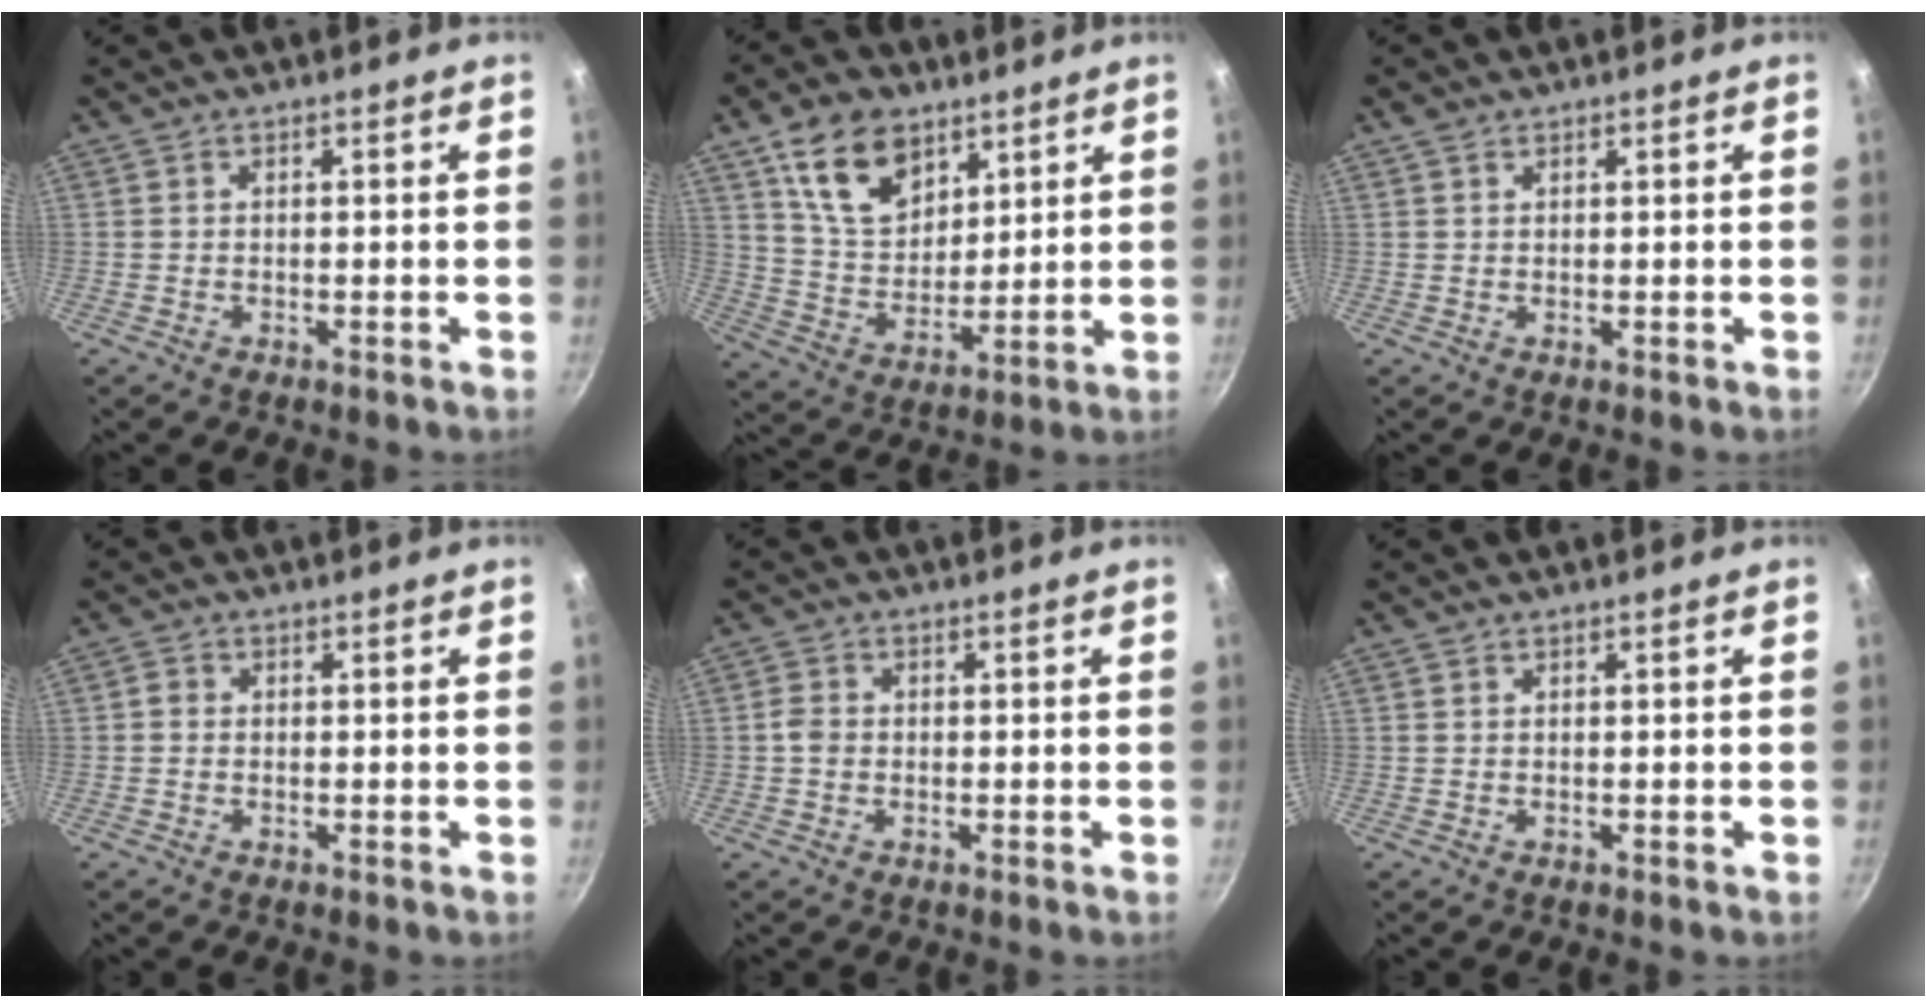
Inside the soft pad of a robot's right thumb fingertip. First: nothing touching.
{"total": 14.2, "force": [7.9, 9.1, 7.6], "torque": [-0.097, -0.034, 0.155]}
{"total": 1.4, "force": [1.0, 0.9, 0.5], "torque": [-0.010, -0.002, 0.019]}
{"total": 1.4, "force": [-0.1, 1.3, 0.6], "torque": [-0.009, 0.009, -0.004]}
{"total": 2.5, "force": [-0.3, 2.1, 1.3], "torque": [-0.020, 0.010, -0.009]}
{"total": 0.0}